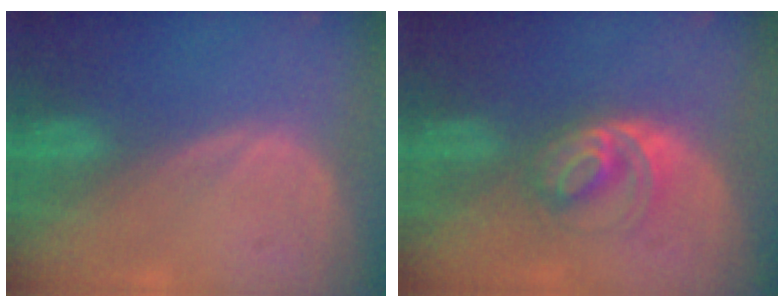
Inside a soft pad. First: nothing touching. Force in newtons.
{"total": 5.4, "press": 5.0, "slide": 2.1}